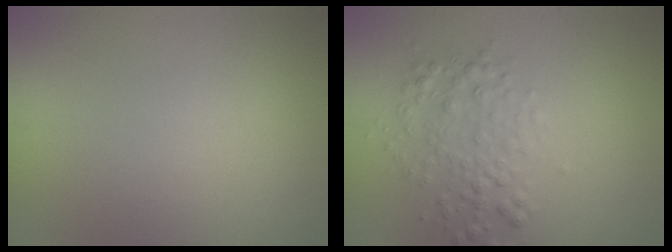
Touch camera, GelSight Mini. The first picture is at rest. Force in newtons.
{"total": 2.9, "press": 2.9, "slide": 0.0}